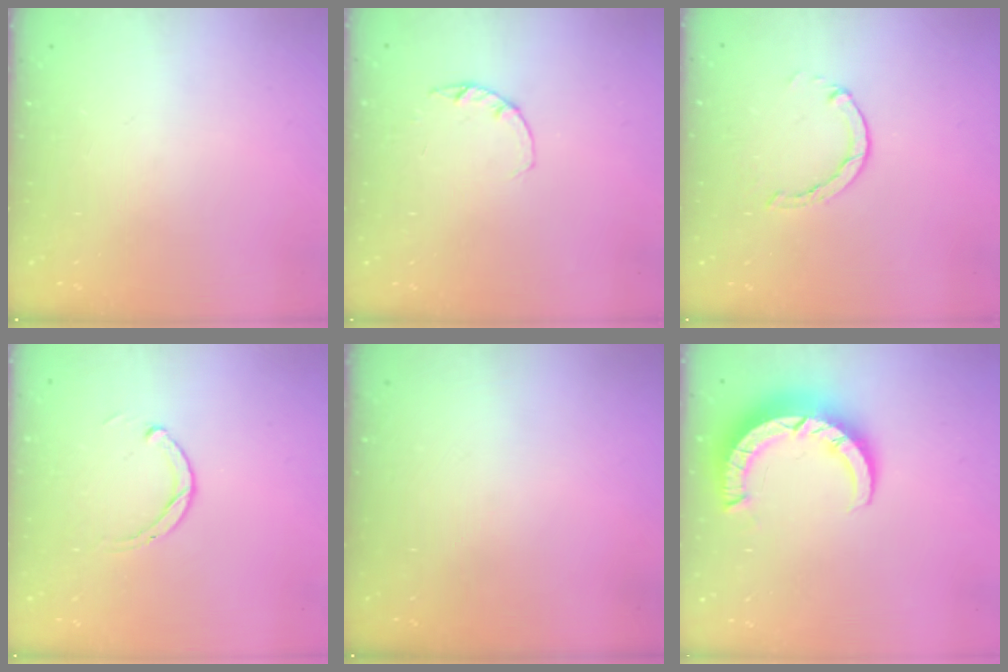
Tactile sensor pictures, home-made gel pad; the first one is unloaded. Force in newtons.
{"total": 2.2, "press": 2.2, "slide": 0.4}
{"total": 1.3, "press": 1.3, "slide": 0.3}
{"total": 2.3, "press": 2.3, "slide": 0.3}
{"total": 0.0}
{"total": 8.9, "press": 8.8, "slide": 1.1}